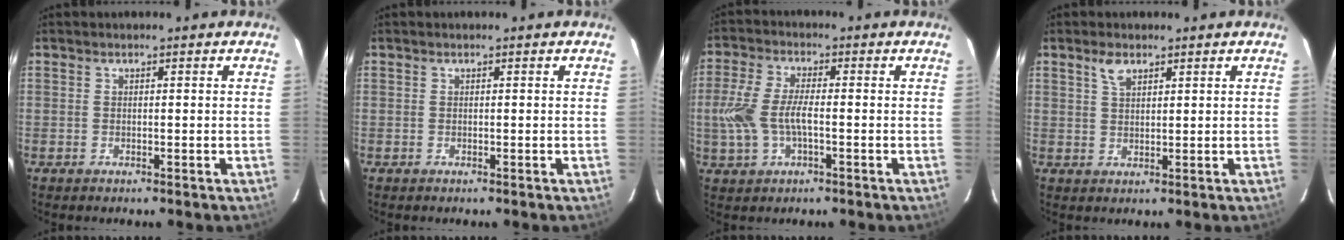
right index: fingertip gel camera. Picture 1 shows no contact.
{"total": 0.0}
{"total": 8.7, "force": [-1.4, 3.9, 7.6], "torque": [-0.169, 0.004, -0.025]}
{"total": 2.9, "force": [1.9, 1.4, 1.7], "torque": [-0.032, 0.005, 0.038]}